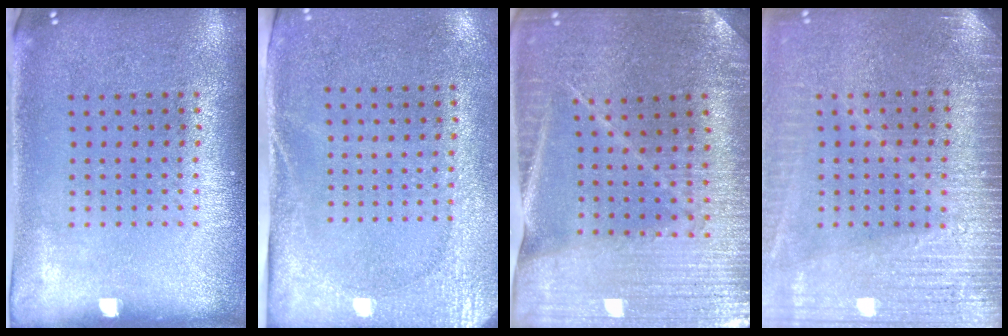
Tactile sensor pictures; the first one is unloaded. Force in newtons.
{"total": 2.7, "press": 2.1, "slide": 1.6}
{"total": 3.1, "press": 3.1, "slide": 0.3}
{"total": 3.6, "press": 3.2, "slide": 1.6}